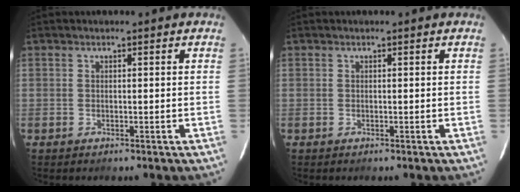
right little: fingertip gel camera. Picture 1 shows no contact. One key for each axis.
{"total": 0.0}